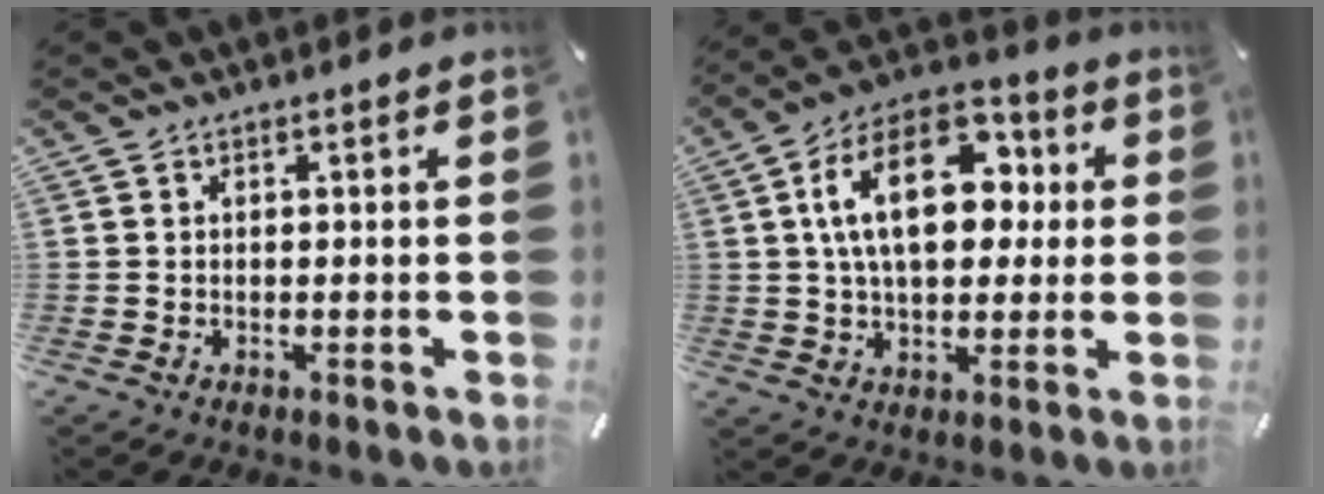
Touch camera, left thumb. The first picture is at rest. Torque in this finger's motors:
{"motor_torque": [0.45, 1.18, 2.34, -0.42, 0.41]}